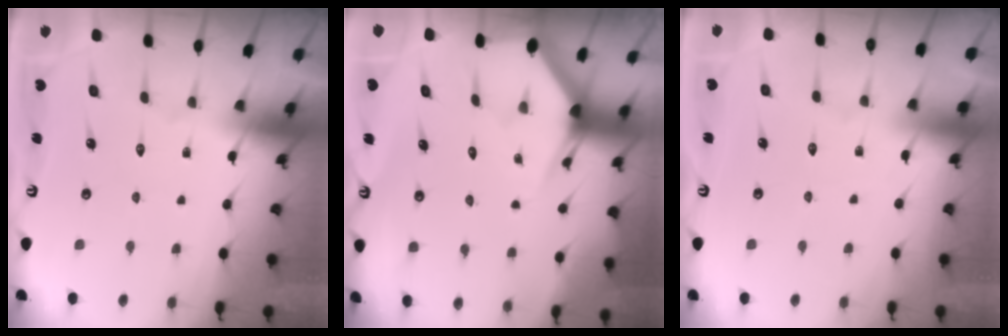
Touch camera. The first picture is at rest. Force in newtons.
{"total": 2.9, "press": 2.9, "slide": 0.0}
{"total": 2.5, "press": 2.5, "slide": 0.4}